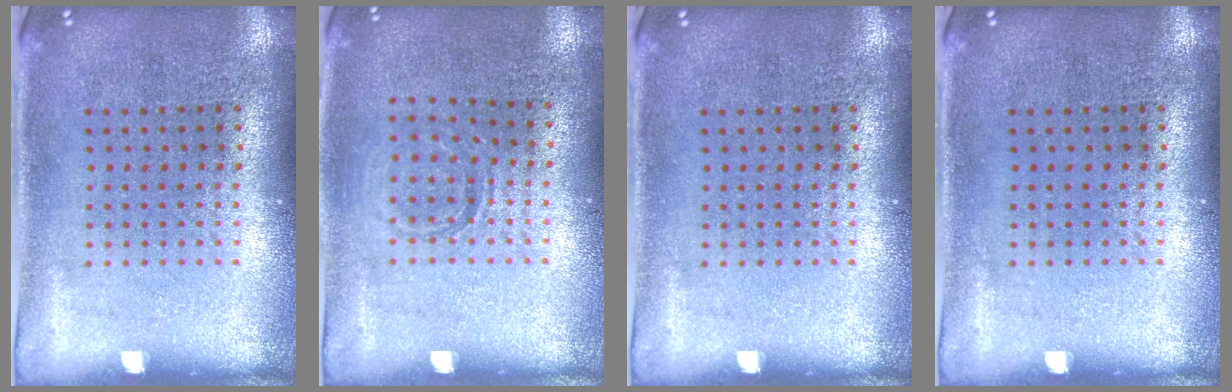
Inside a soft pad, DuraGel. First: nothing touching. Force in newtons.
{"total": 0.9, "press": 0.9, "slide": 0.2}
{"total": 0.0}
{"total": 0.0}